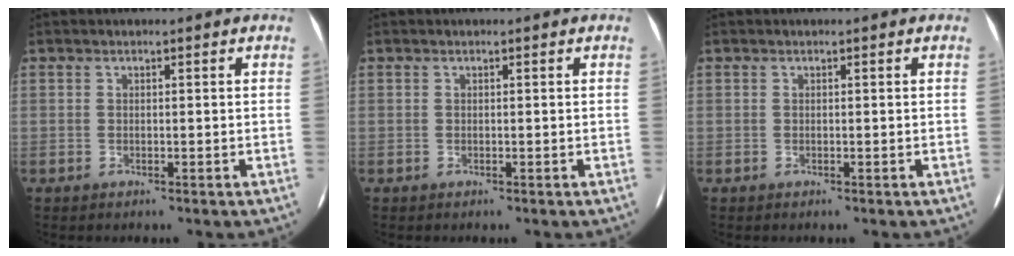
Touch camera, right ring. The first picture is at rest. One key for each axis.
{"total": 0.0}
{"total": 0.0}